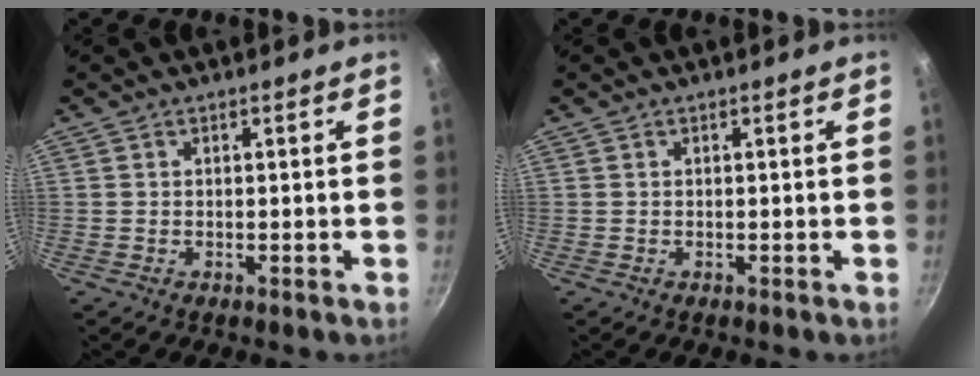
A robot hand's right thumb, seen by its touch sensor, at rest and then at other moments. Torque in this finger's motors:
{"motor_torque": [-0.05, 0.05, -0.26, 0.26, 0.02]}